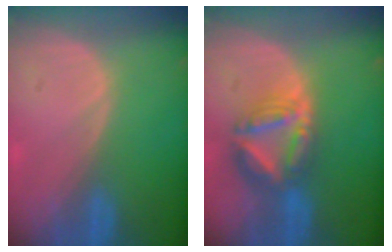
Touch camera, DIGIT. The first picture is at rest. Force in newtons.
{"total": 8.1, "press": 7.0, "slide": 4.0}